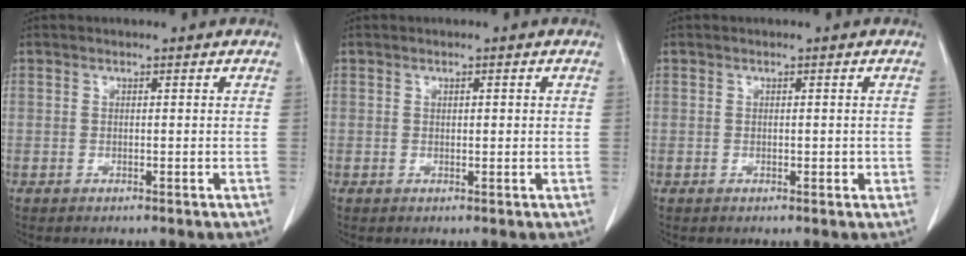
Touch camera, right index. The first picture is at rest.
{"total": 1.0, "force": [0.3, 0.3, 0.8], "torque": [-0.014, 0.001, 0.006]}
{"total": 1.2, "force": [0.0, 0.8, 0.9], "torque": [-0.005, 0.002, 0.004]}